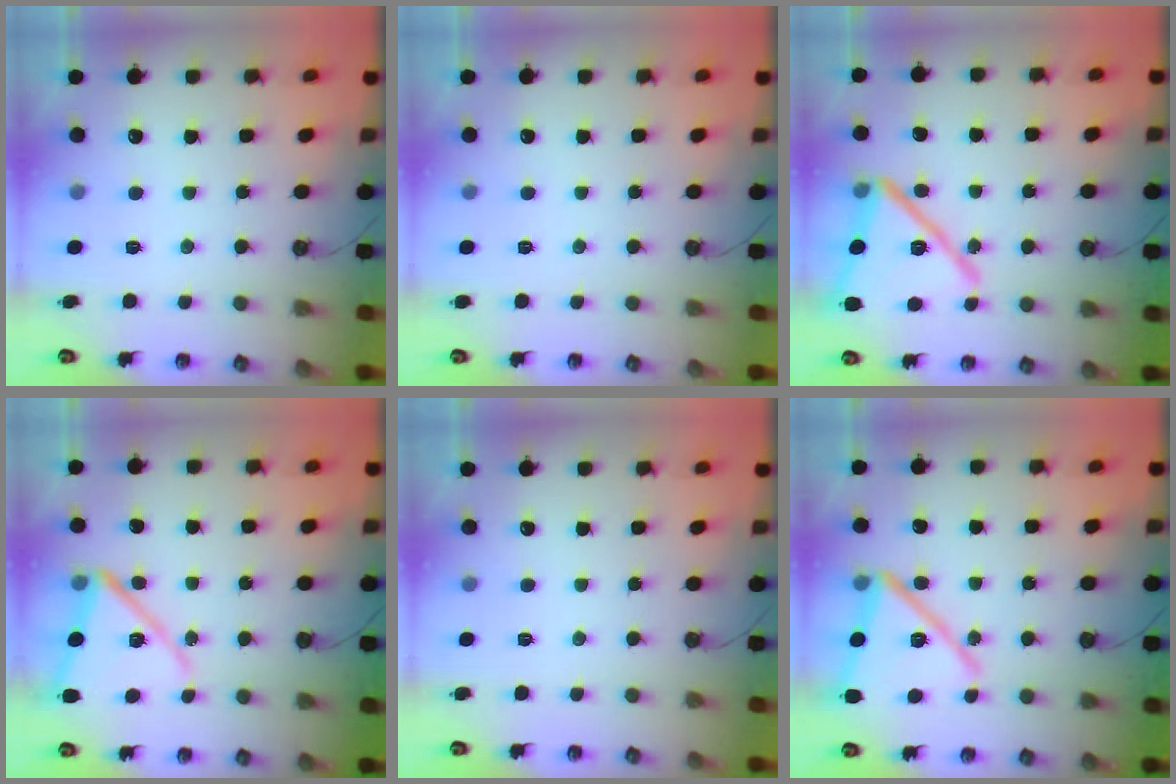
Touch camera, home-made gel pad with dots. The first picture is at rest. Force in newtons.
{"total": 0.5, "press": 0.5, "slide": 0.2}
{"total": 21.2, "press": 21.2, "slide": 1.6}
{"total": 13.3, "press": 13.3, "slide": 1.4}
{"total": 0.0}
{"total": 18.2, "press": 18.1, "slide": 1.9}